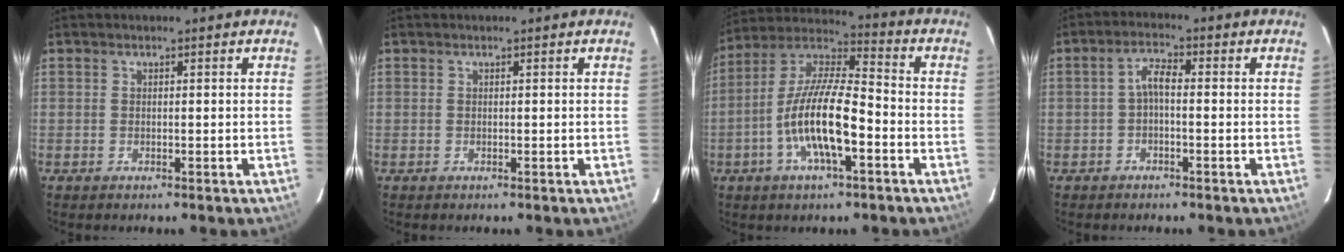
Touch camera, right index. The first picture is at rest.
{"total": 0.0}
{"total": 14.7, "force": [-5.0, 3.8, 13.2], "torque": [-0.261, -0.002, -0.099]}
{"total": 2.9, "force": [-0.8, 1.1, 2.6], "torque": [-0.056, 0.011, -0.017]}